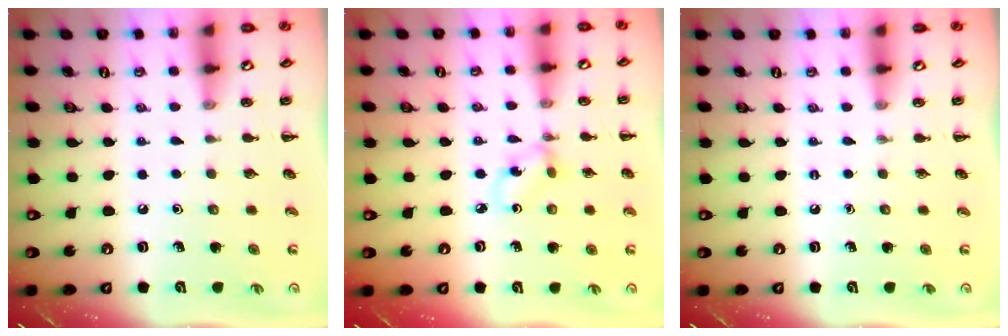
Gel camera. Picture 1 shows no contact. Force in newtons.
{"total": 2.4, "press": 2.4, "slide": 0.6}
{"total": 0.0}